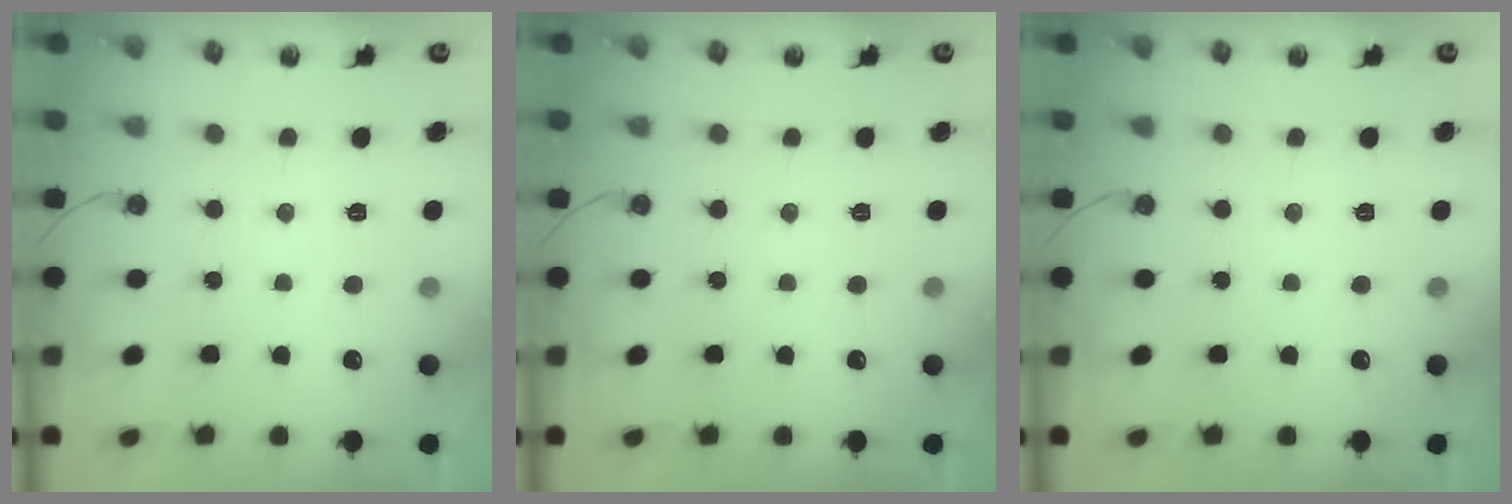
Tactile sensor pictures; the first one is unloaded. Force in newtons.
{"total": 0.0}
{"total": 0.0}